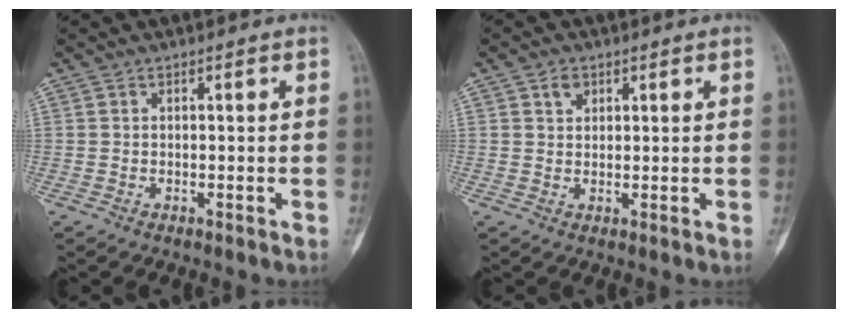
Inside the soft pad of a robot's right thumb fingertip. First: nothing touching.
{"total": 2.5, "force": [1.3, 1.9, 1.1], "torque": [-0.007, -0.005, 0.019]}